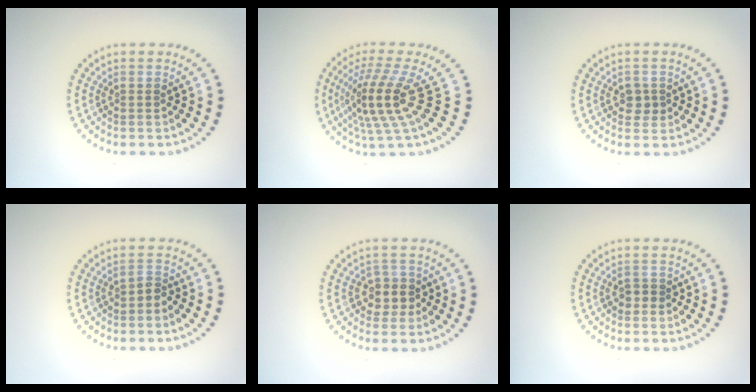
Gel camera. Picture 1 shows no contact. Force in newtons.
{"total": 4.7, "press": 3.5, "slide": 3.2}
{"total": 1.5, "press": 1.5, "slide": 0.3}
{"total": 1.1, "press": 0.8, "slide": 0.6}
{"total": 2.3, "press": 2.1, "slide": 0.8}
{"total": 1.1, "press": 1.1, "slide": 0.4}